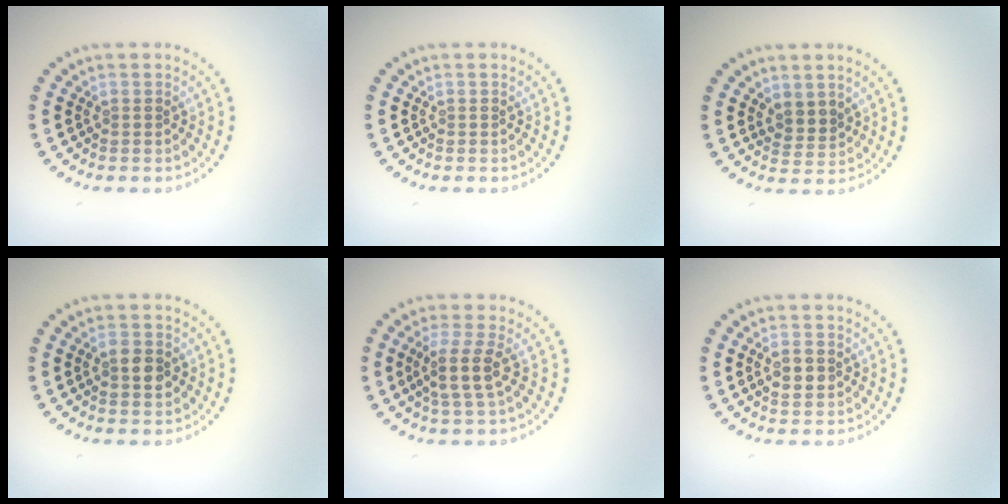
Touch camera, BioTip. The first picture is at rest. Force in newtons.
{"total": 0.0}
{"total": 1.9, "press": 1.5, "slide": 1.3}
{"total": 2.0, "press": 1.9, "slide": 0.1}
{"total": 2.9, "press": 2.3, "slide": 1.7}
{"total": 2.1, "press": 2.1, "slide": 0.2}